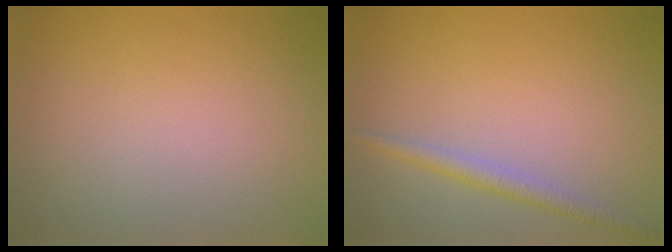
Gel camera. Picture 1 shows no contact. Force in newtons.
{"total": 1.8, "press": 1.8, "slide": 0.1}